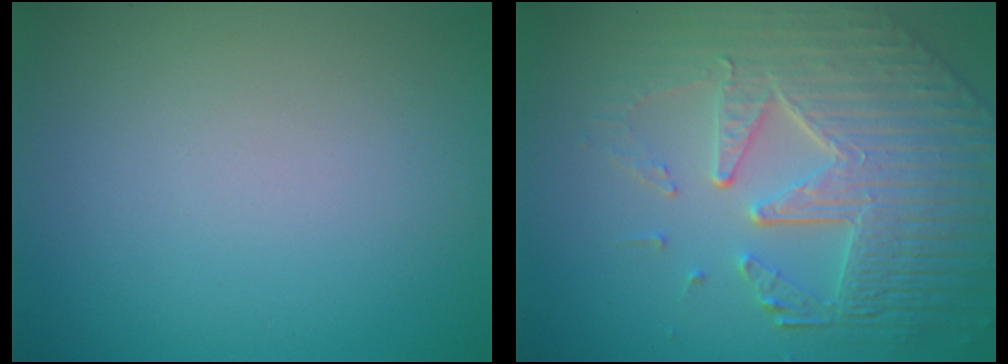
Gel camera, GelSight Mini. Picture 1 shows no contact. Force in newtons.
{"total": 8.8, "press": 6.0, "slide": 6.4}